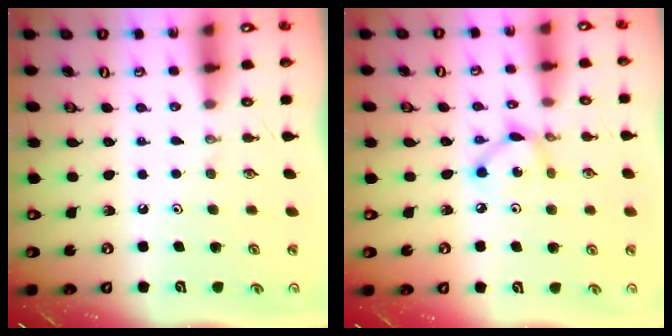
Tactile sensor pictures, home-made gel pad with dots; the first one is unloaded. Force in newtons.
{"total": 5.3, "press": 5.3, "slide": 0.3}